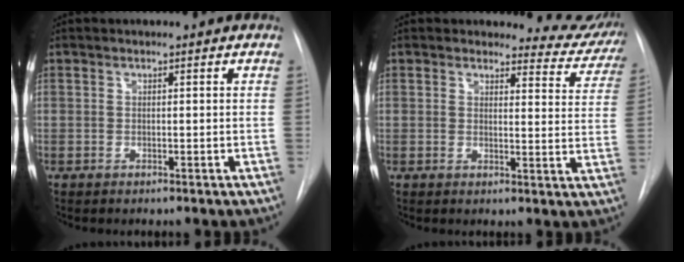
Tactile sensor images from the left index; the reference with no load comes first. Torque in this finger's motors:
{"motor_torque": [0.97, -1.17, 0.05, -0.04]}